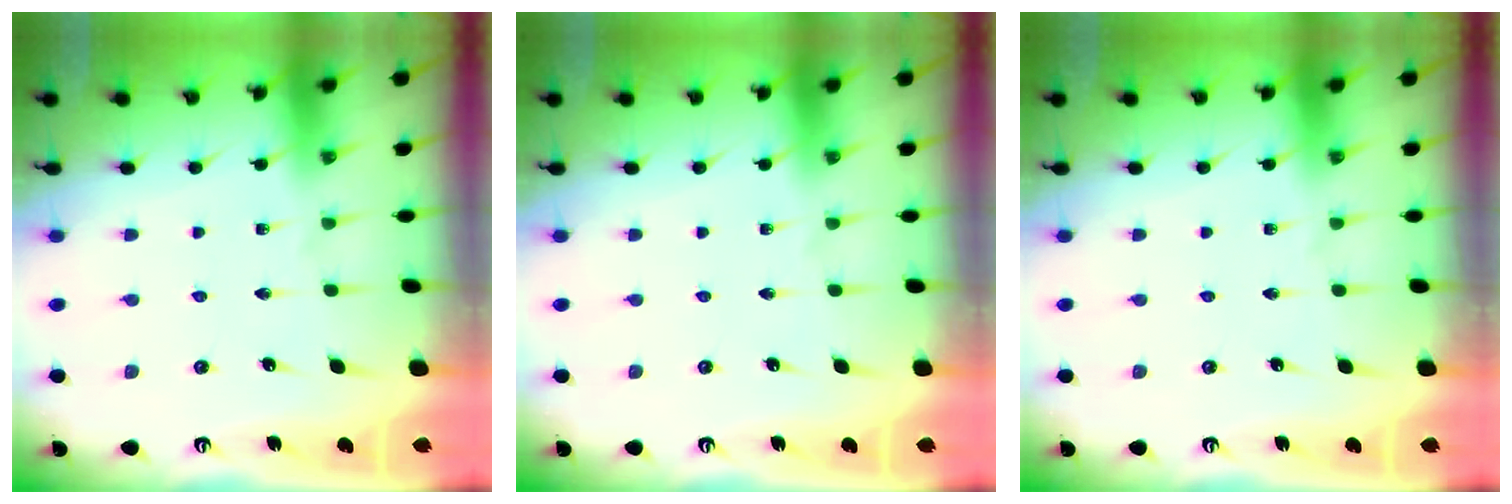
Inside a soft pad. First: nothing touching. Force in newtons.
{"total": 0.0}
{"total": 0.0}